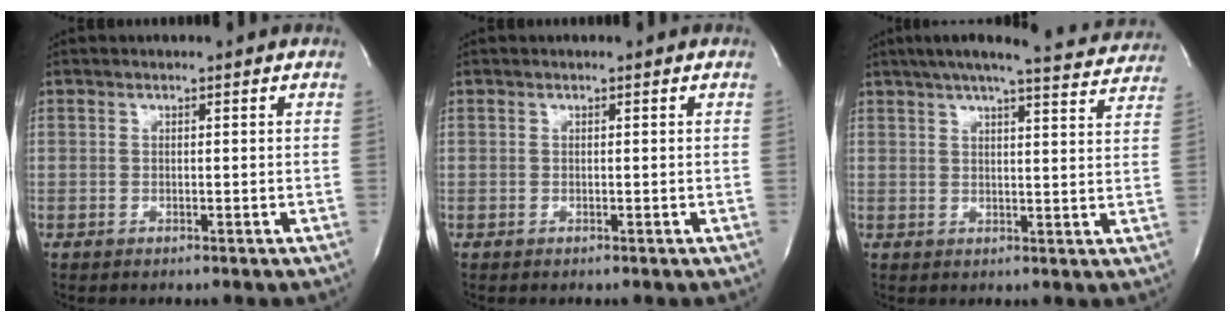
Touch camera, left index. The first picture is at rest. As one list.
[{"total": 0.0}, {"total": 19.1, "force": [17.3, 1.9, 7.9], "torque": [-0.121, 0.005, 0.210]}]